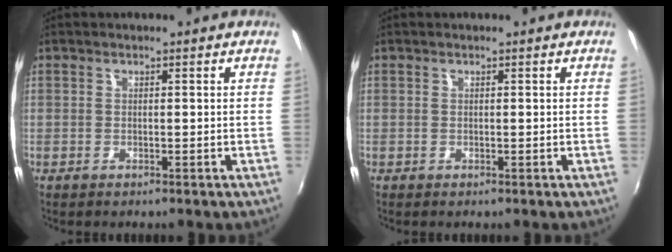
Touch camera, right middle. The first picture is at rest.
{"total": 0.0}